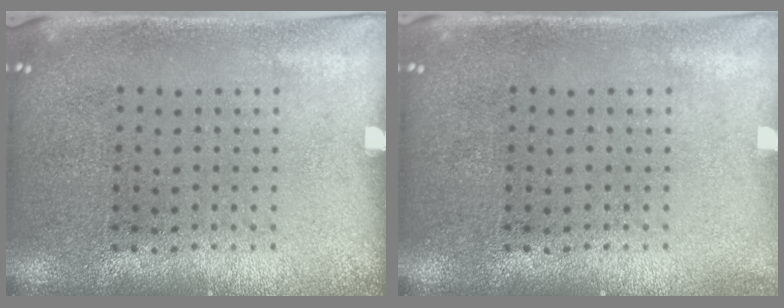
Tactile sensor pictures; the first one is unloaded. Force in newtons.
{"total": 0.7, "press": 0.7, "slide": 0.1}